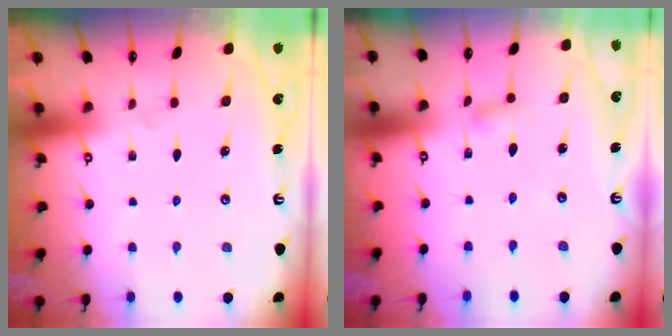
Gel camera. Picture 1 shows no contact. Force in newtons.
{"total": 2.0, "press": 2.0, "slide": 0.2}